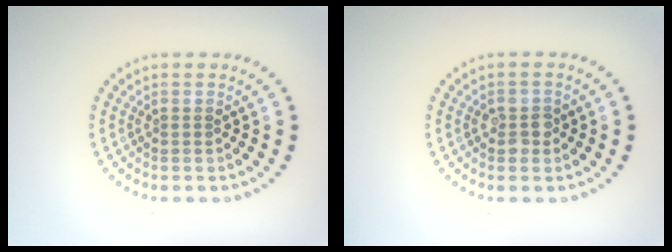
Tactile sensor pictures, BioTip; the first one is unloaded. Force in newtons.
{"total": 2.0, "press": 2.0, "slide": 0.3}